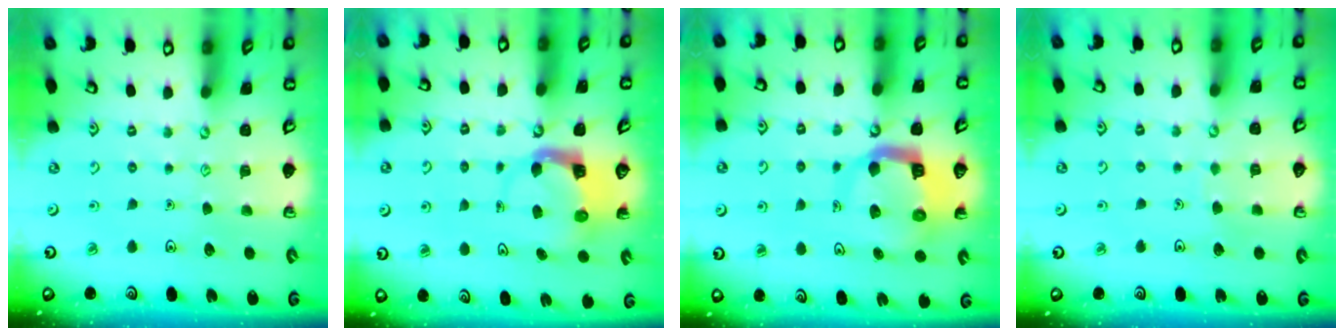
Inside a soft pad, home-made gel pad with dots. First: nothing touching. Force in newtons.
{"total": 3.9, "press": 3.8, "slide": 0.6}
{"total": 9.7, "press": 9.6, "slide": 1.3}
{"total": 2.5, "press": 2.5, "slide": 0.2}